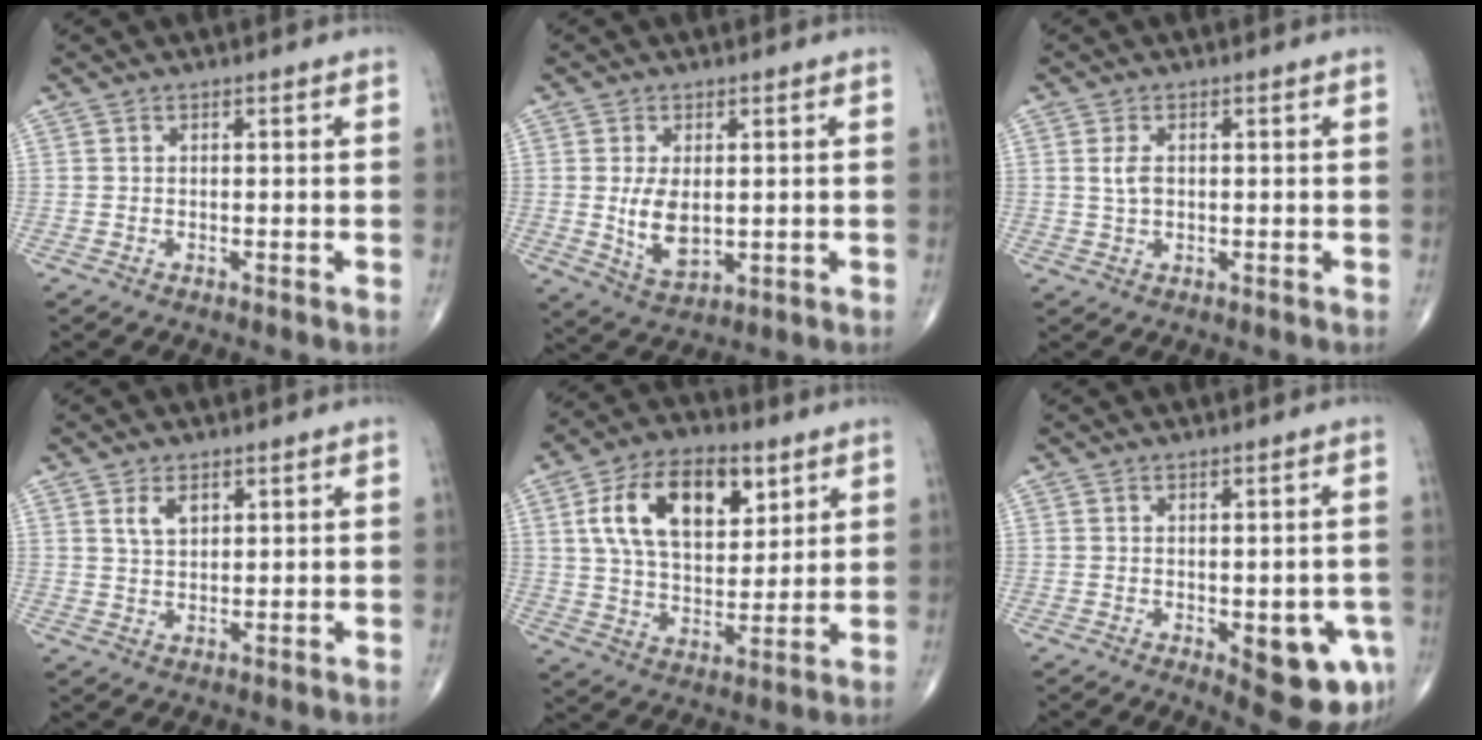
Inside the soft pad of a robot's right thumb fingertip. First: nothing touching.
{"total": 6.9, "force": [0.3, 3.8, 5.8], "torque": [-0.100, -0.017, 0.018]}
{"total": 2.6, "force": [0.5, 1.5, 2.0], "torque": [-0.040, -0.001, 0.010]}
{"total": 3.6, "force": [1.8, 2.0, 2.4], "torque": [-0.038, -0.007, 0.037]}
{"total": 17.5, "force": [6.6, 9.9, 12.7], "torque": [-0.188, -0.015, 0.118]}
{"total": 10.4, "force": [-3.3, 4.2, 9.0], "torque": [-0.083, -0.002, -0.029]}